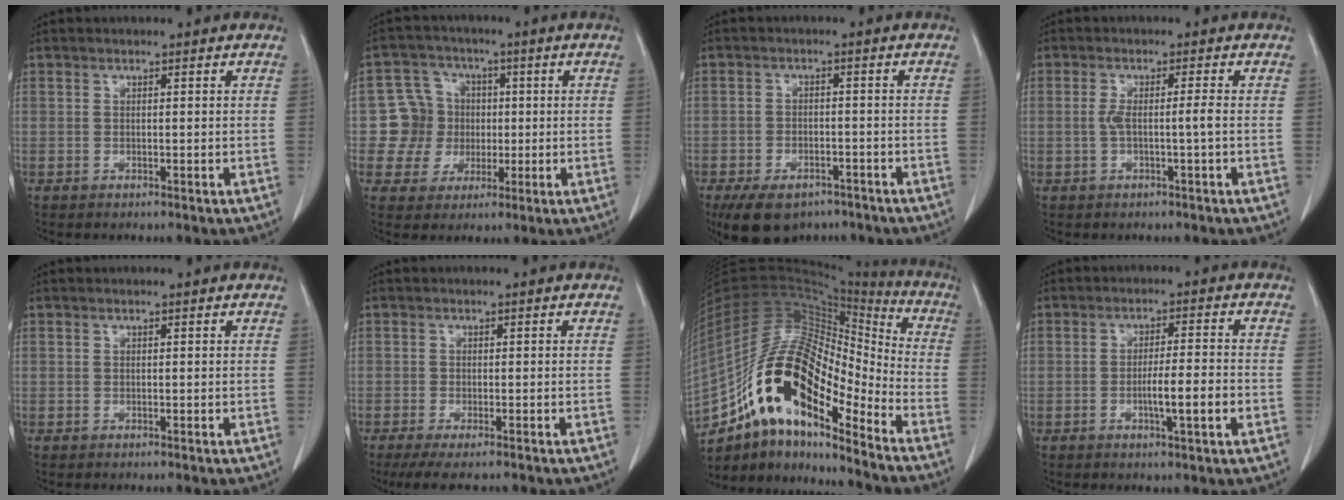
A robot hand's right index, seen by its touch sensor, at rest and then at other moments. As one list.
[{"total": 7.2, "force": [-0.2, 7.1, 0.7], "torque": [-0.013, 0.025, 0.003]}, {"total": 8.9, "force": [-6.6, 4.5, 3.9], "torque": [-0.067, -0.001, -0.101]}, {"total": 2.7, "force": [-0.4, -0.3, 2.6], "torque": [-0.048, 0.005, -0.002]}, {"total": 0.0}, {"total": 5.6, "force": [-4.5, 0.7, 3.3], "torque": [-0.050, -0.014, -0.069]}, {"total": 20.5, "force": [-12.9, 6.4, 14.6], "torque": [-0.294, 0.034, -0.226]}, {"total": 6.0, "force": [-1.8, 0.1, 5.7], "torque": [-0.096, -0.005, -0.029]}]